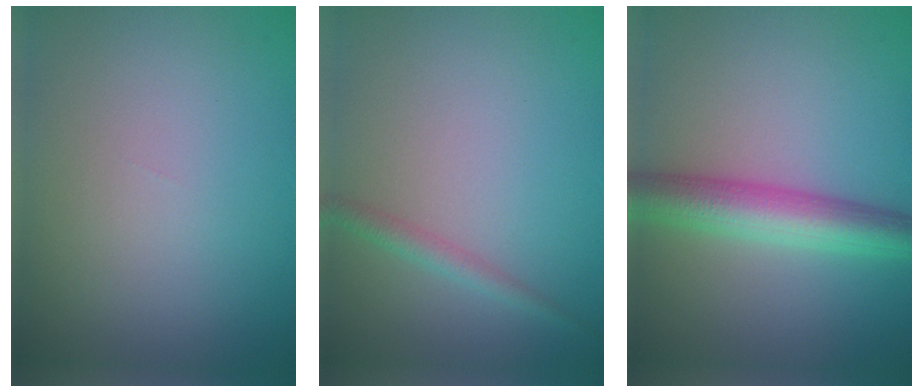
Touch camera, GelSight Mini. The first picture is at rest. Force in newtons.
{"total": 1.6, "press": 1.6, "slide": 0.1}
{"total": 5.6, "press": 5.6, "slide": 0.3}